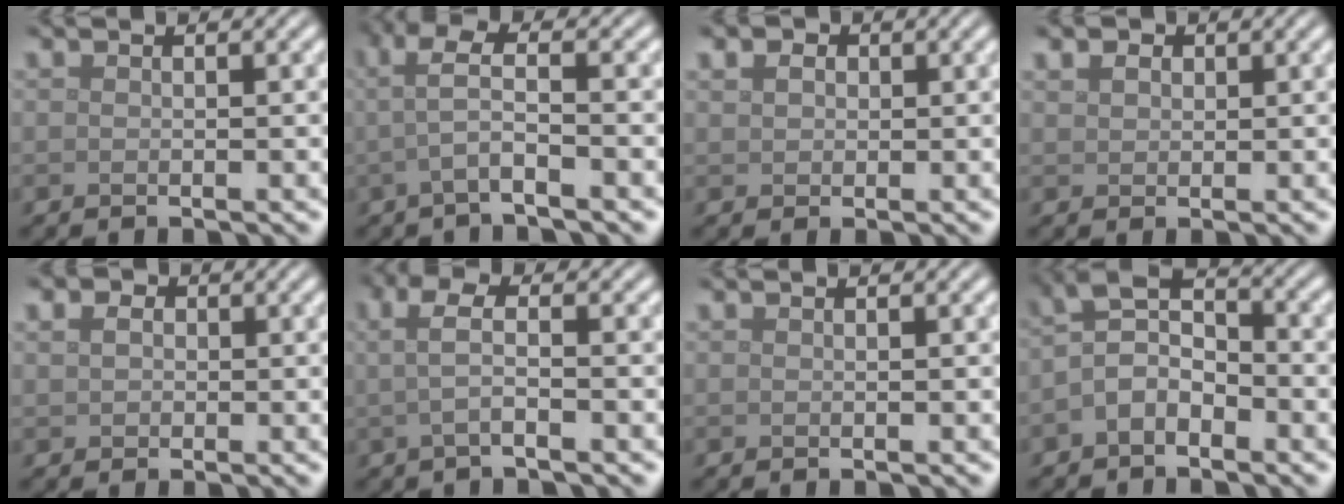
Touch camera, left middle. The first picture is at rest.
{"total": 3.1, "force": [-0.4, 0.7, 3.0], "torque": [-0.063, 0.005, -0.013]}
{"total": 3.0, "force": [1.5, 2.2, 1.3], "torque": [-0.029, 0.016, 0.012]}
{"total": 2.0, "force": [1.2, 1.4, 0.8], "torque": [-0.019, 0.010, 0.013]}
{"total": 3.3, "force": [1.2, 2.7, 1.6], "torque": [-0.021, 0.020, -0.003]}
{"total": 2.7, "force": [-0.1, 0.9, 2.6], "torque": [-0.053, 0.003, -0.005]}
{"total": 0.0}
{"total": 3.9, "force": [-1.4, 2.1, 2.9], "torque": [-0.060, 0.014, -0.035]}